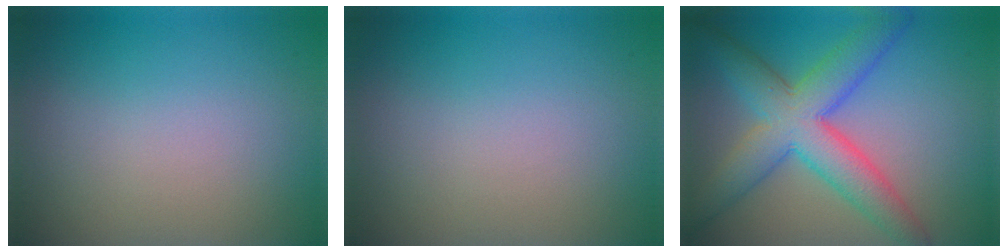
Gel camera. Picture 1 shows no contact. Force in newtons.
{"total": 0.0}
{"total": 7.7, "press": 7.7, "slide": 0.1}